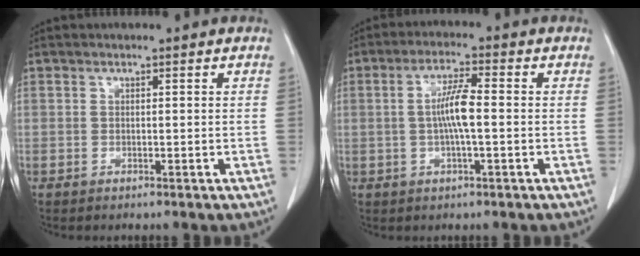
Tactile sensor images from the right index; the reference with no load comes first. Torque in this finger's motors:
{"motor_torque": [0.73, 0.21, 0.33, 0.11]}